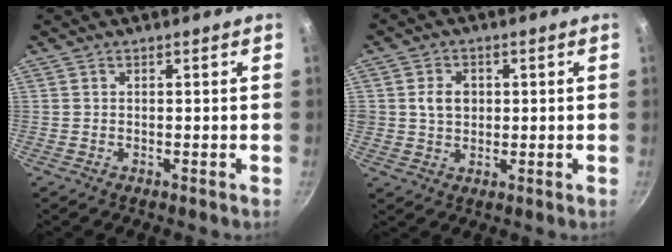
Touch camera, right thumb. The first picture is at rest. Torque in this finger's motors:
{"motor_torque": [-0.60, 0.05, 0.09, 0.00, -0.01]}